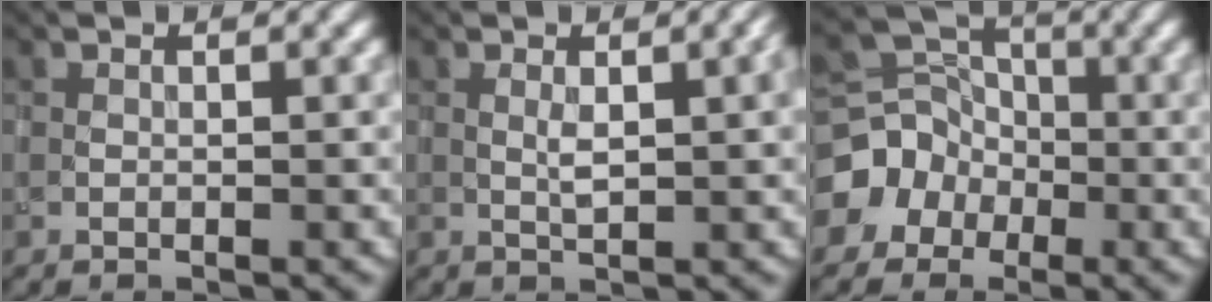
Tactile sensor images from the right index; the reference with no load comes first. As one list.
[{"total": 3.1, "force": [0.4, 0.6, 3.0], "torque": [-0.059, 0.005, 0.007]}, {"total": 6.2, "force": [-2.3, 5.5, 1.7], "torque": [-0.008, 0.010, -0.060]}]